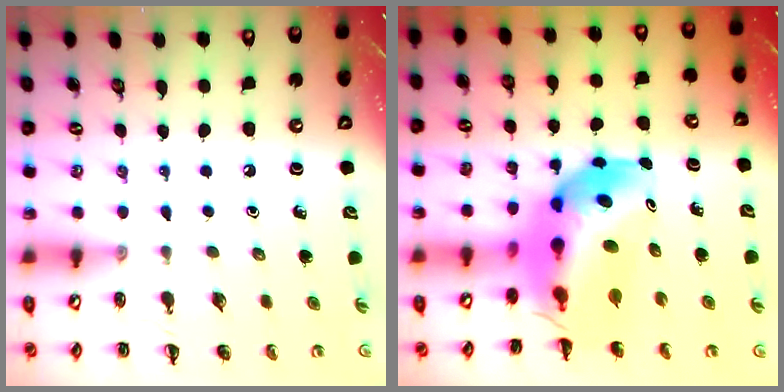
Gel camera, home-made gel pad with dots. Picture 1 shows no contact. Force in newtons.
{"total": 11.6, "press": 10.9, "slide": 3.9}